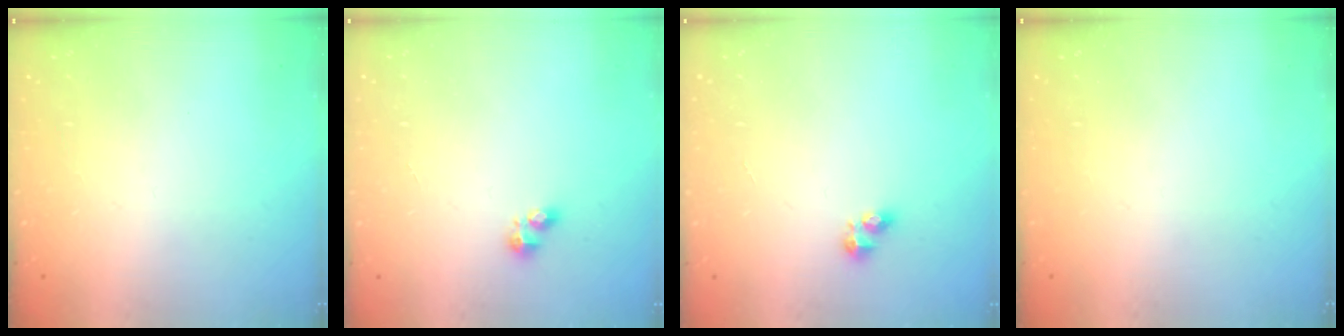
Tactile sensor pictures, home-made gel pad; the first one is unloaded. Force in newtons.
{"total": 3.6, "press": 3.5, "slide": 0.4}
{"total": 4.1, "press": 4.1, "slide": 0.6}
{"total": 0.0}